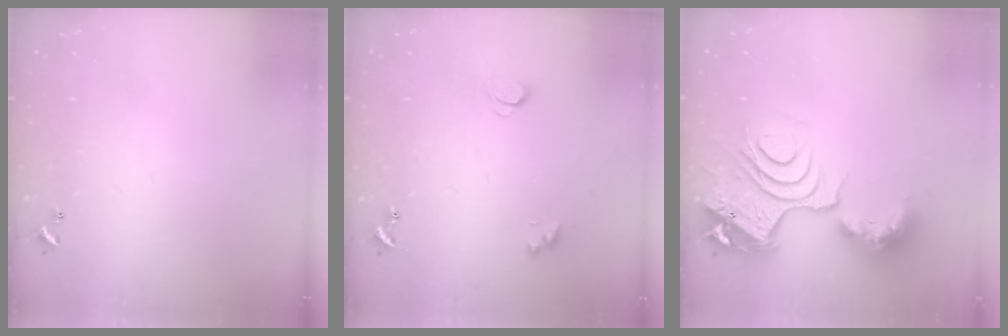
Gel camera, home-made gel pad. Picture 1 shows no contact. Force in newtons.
{"total": 1.7, "press": 1.7, "slide": 0.3}
{"total": 14.1, "press": 14.0, "slide": 1.8}